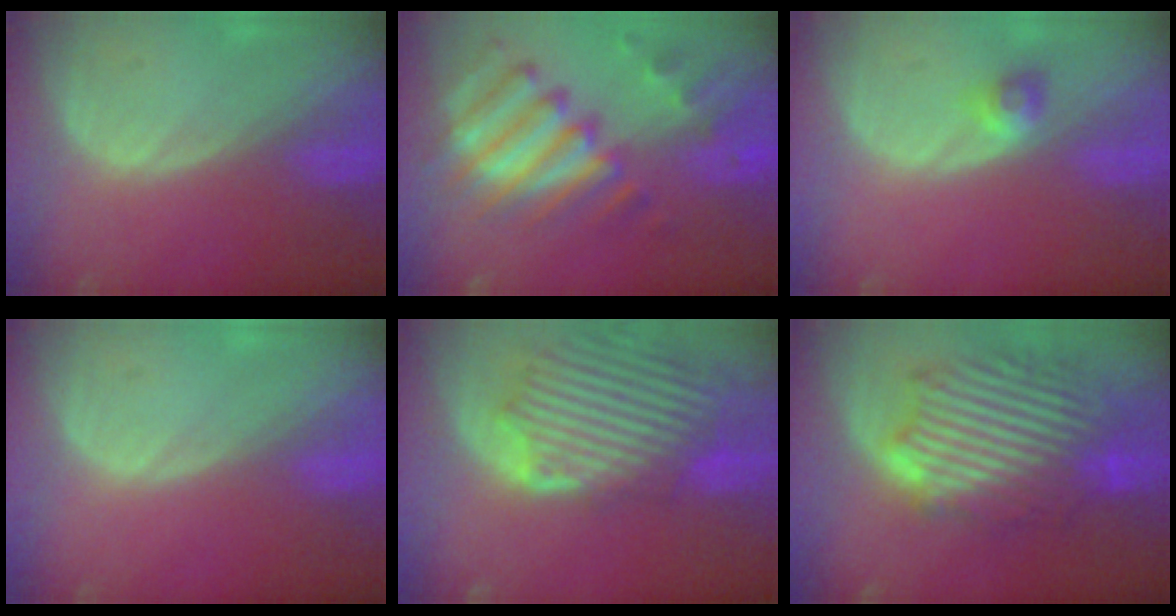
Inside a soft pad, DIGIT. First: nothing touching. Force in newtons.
{"total": 11.4, "press": 9.9, "slide": 5.7}
{"total": 2.5, "press": 2.2, "slide": 1.3}
{"total": 0.0}
{"total": 12.3, "press": 11.4, "slide": 4.5}
{"total": 13.2, "press": 13.2, "slide": 1.1}